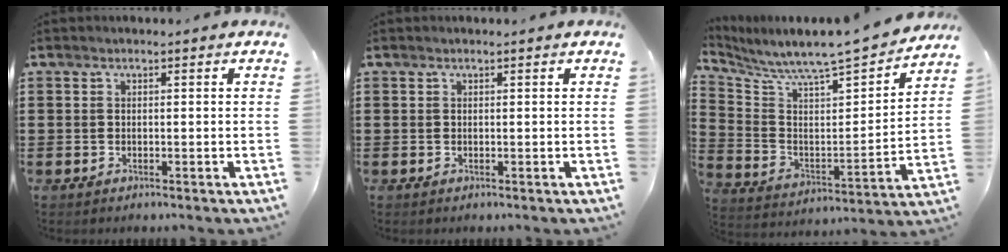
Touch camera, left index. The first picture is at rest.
{"total": 0.0}
{"total": 6.3, "force": [6.2, 0.1, 1.3], "torque": [-0.064, -0.065, 0.096]}